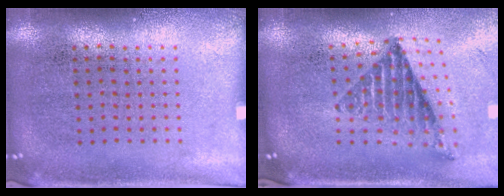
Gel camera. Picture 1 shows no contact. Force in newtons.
{"total": 1.3, "press": 1.2, "slide": 0.6}